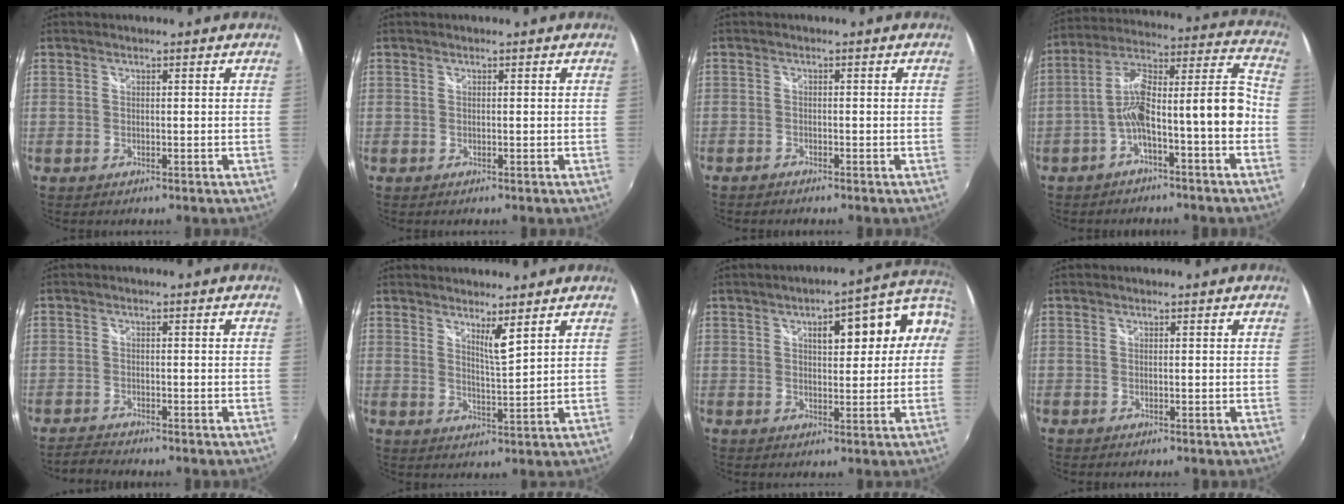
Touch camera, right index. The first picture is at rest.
{"total": 0.0}
{"total": 1.5, "force": [-1.4, 0.3, 0.2], "torque": [-0.016, -0.002, -0.028]}
{"total": 13.5, "force": [-4.4, 2.0, 12.6], "torque": [-0.200, 0.038, -0.069]}
{"total": 2.6, "force": [-2.5, -0.1, 0.5], "torque": [-0.021, -0.006, -0.047]}
{"total": 4.0, "force": [2.9, 0.0, 2.7], "torque": [-0.045, -0.007, 0.044]}
{"total": 10.9, "force": [2.0, 4.5, 9.7], "torque": [-0.125, 0.040, 0.040]}
{"total": 0.0}